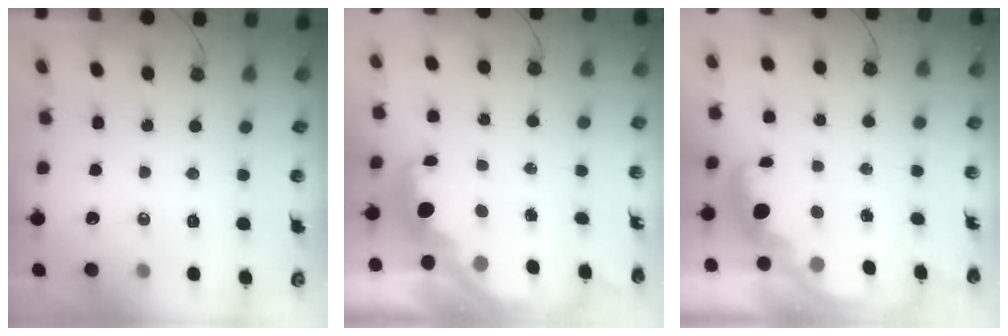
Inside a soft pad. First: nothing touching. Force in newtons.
{"total": 2.9, "press": 2.9, "slide": 0.5}
{"total": 2.6, "press": 2.5, "slide": 0.8}